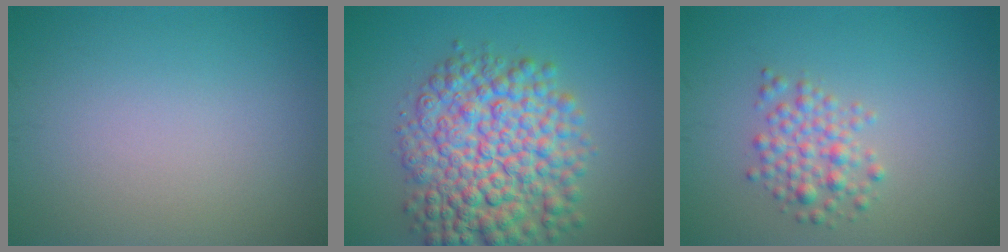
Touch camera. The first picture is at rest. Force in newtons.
{"total": 9.8, "press": 9.8, "slide": 0.2}
{"total": 2.6, "press": 2.6, "slide": 0.2}